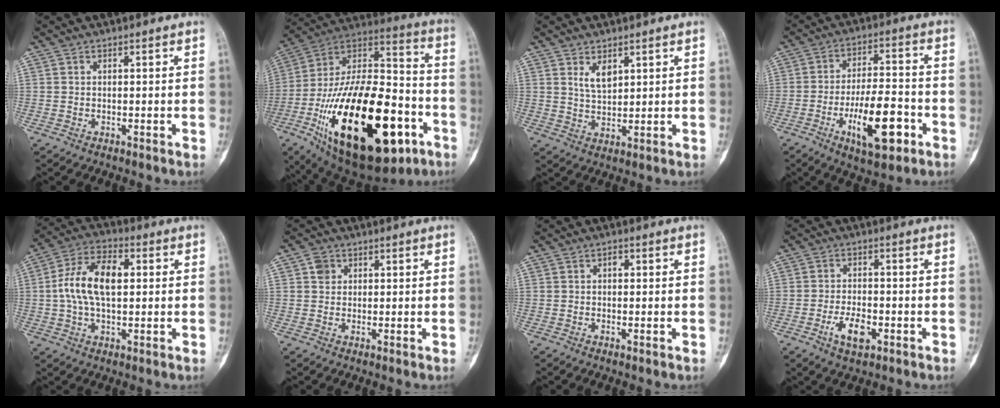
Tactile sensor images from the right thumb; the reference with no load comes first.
{"total": 40.5, "force": [-14.3, 19.1, 32.7], "torque": [-0.578, 0.044, -0.219]}
{"total": 4.1, "force": [2.1, 2.2, 2.7], "torque": [-0.039, -0.019, 0.044]}
{"total": 14.2, "force": [-5.5, 5.5, 11.9], "torque": [-0.188, 0.027, -0.085]}
{"total": 12.4, "force": [1.2, 6.7, 10.3], "torque": [-0.197, 0.024, 0.016]}
{"total": 2.2, "force": [0.7, 2.0, 0.7], "torque": [-0.003, 0.000, 0.010]}
{"total": 1.6, "force": [0.2, 1.0, 1.2], "torque": [-0.016, 0.003, 0.000]}
{"total": 5.9, "force": [-2.4, 2.9, 4.5], "torque": [-0.079, 0.009, -0.041]}